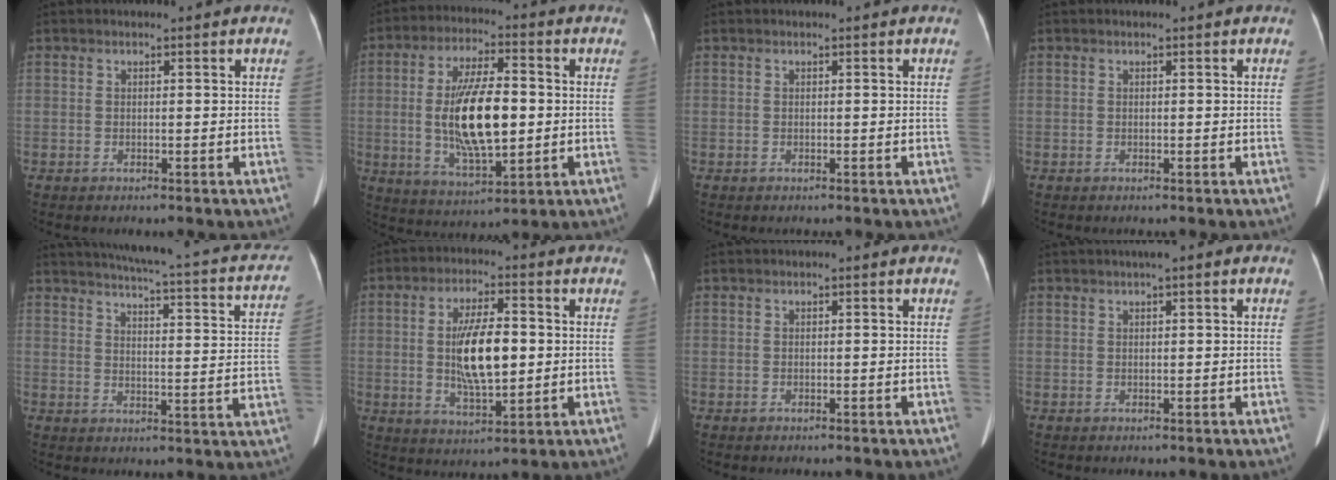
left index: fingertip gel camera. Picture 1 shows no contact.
{"total": 14.1, "force": [-0.5, 4.5, 13.4], "torque": [-0.263, 0.000, -0.004]}
{"total": 0.0}
{"total": 0.0}
{"total": 21.1, "force": [17.1, 3.4, 11.9], "torque": [-0.164, -0.014, 0.187]}
{"total": 10.3, "force": [0.2, 3.3, 9.8], "torque": [-0.186, 0.002, 0.005]}
{"total": 0.0}
{"total": 2.5, "force": [1.3, 0.4, 2.1], "torque": [-0.035, 0.014, 0.016]}